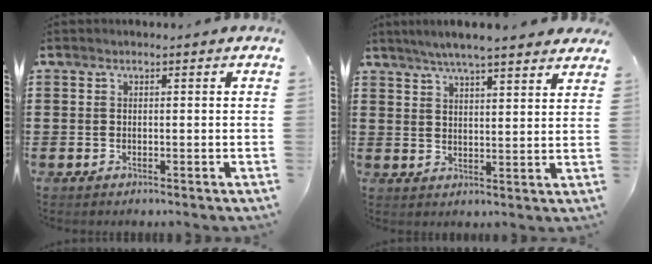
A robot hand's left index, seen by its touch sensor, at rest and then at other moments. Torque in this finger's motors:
{"motor_torque": [1.48, -0.66, 0.72, 0.21]}